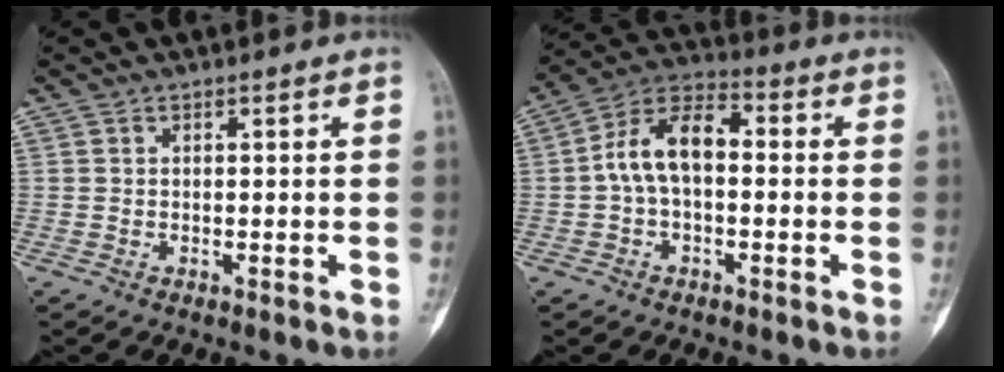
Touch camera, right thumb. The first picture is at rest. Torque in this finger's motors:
{"motor_torque": [0.13, 0.14, 0.53, -0.46, 0.08]}